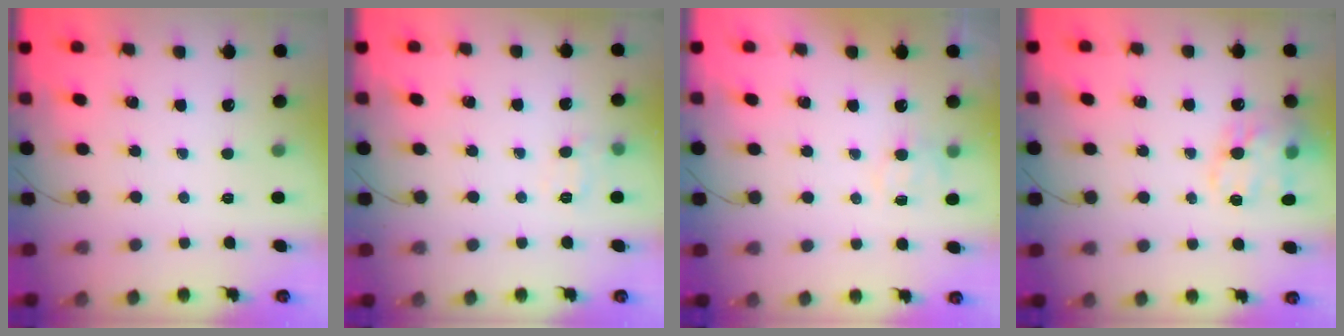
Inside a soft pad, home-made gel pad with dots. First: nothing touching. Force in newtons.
{"total": 7.6, "press": 7.5, "slide": 1.3}
{"total": 6.3, "press": 6.1, "slide": 1.6}
{"total": 17.1, "press": 16.9, "slide": 3.0}